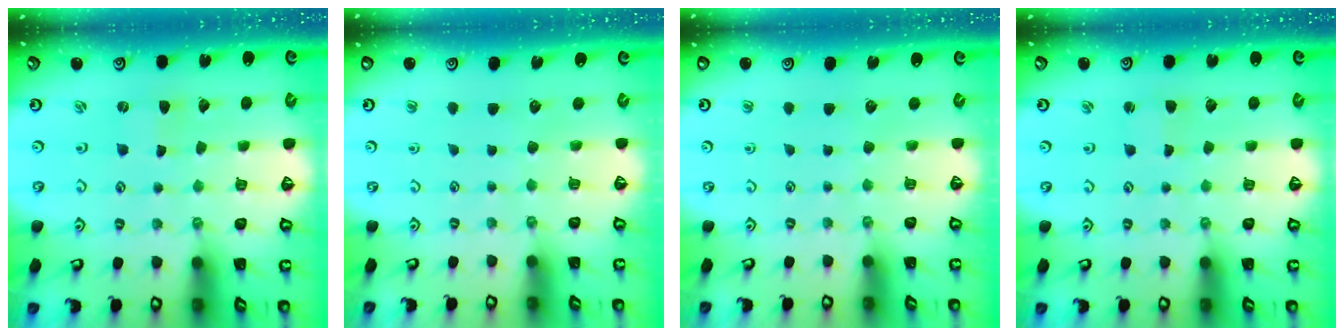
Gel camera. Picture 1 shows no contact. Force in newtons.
{"total": 0.0}
{"total": 0.0}
{"total": 0.8, "press": 0.8, "slide": 0.0}